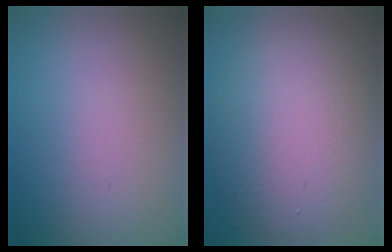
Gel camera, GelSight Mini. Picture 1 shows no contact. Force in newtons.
{"total": 9.0, "press": 9.0, "slide": 0.9}